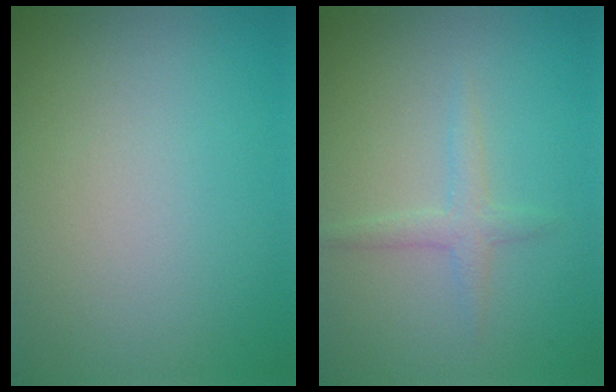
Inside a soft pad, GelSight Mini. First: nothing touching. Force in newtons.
{"total": 1.7, "press": 1.7, "slide": 0.1}